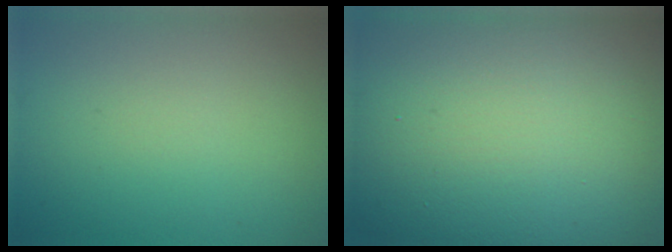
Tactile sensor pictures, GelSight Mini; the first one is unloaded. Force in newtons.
{"total": 22.9, "press": 22.9, "slide": 1.3}